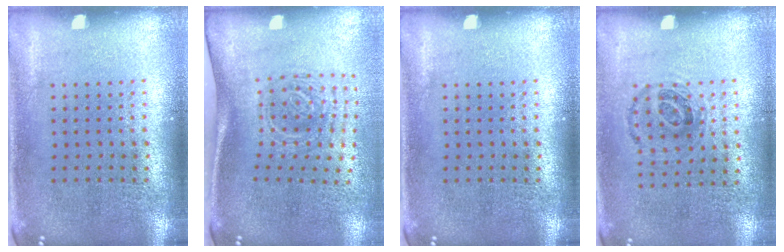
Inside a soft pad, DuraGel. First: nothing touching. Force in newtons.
{"total": 1.9, "press": 1.3, "slide": 1.4}
{"total": 0.0}
{"total": 0.9, "press": 0.7, "slide": 0.5}